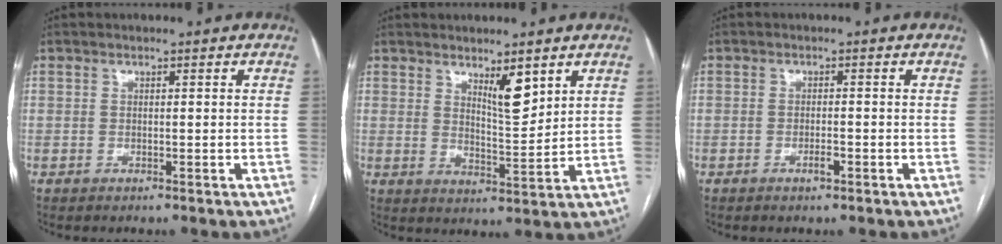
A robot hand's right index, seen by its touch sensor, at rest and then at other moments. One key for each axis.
{"total": 5.5, "fx": 3.4, "fy": 1.2, "fz": 4.1, "tx": -0.079, "ty": -0.013, "tz": 0.061}
{"total": 1.3, "fx": -0.7, "fy": 0.3, "fz": 1.1, "tx": -0.017, "ty": 0.001, "tz": -0.009}